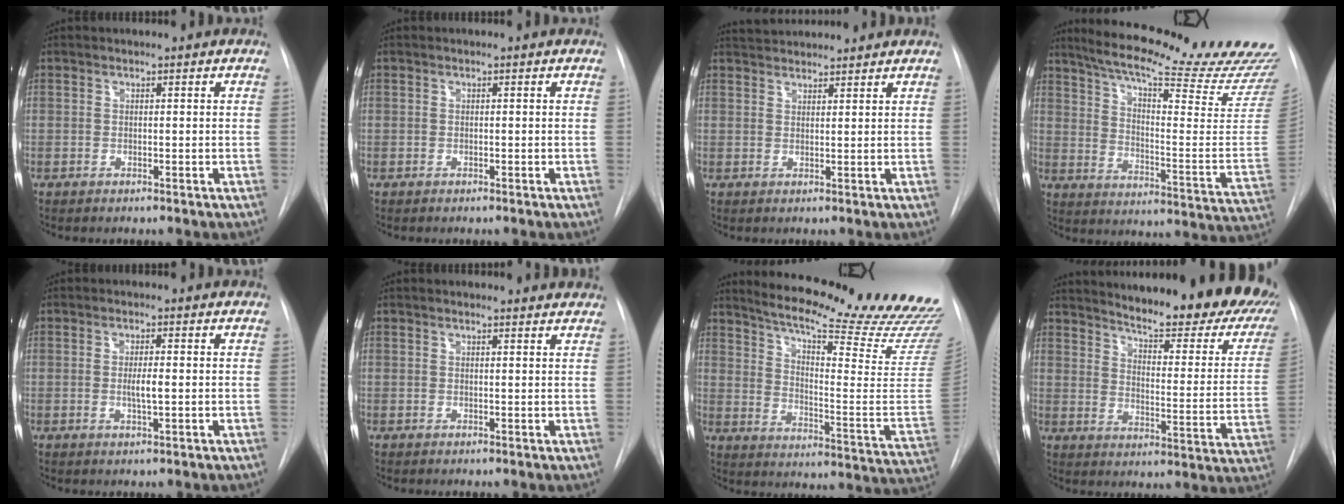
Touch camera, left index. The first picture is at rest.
{"total": 0.0}
{"total": 6.0, "force": [5.7, 0.8, 1.5], "torque": [-0.028, 0.030, 0.087]}
{"total": 29.3, "force": [24.4, 2.2, 16.0], "torque": [-0.239, -0.091, 0.313]}
{"total": 2.3, "force": [-0.6, 0.1, 2.2], "torque": [-0.042, -0.009, -0.009]}
{"total": 5.7, "force": [5.5, 0.7, 1.1], "torque": [-0.007, 0.000, 0.042]}
{"total": 27.3, "force": [23.1, 2.2, 14.4], "torque": [-0.219, -0.108, 0.290]}
{"total": 25.6, "force": [21.8, 4.5, 12.8], "torque": [-0.184, -0.093, 0.258]}